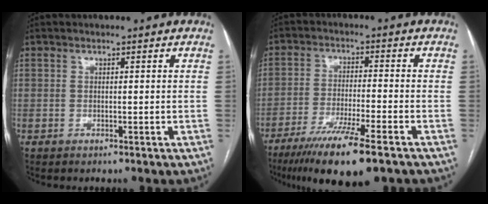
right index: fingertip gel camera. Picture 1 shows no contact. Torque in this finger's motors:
{"motor_torque": [1.11, -1.03, 0.67, 0.20]}